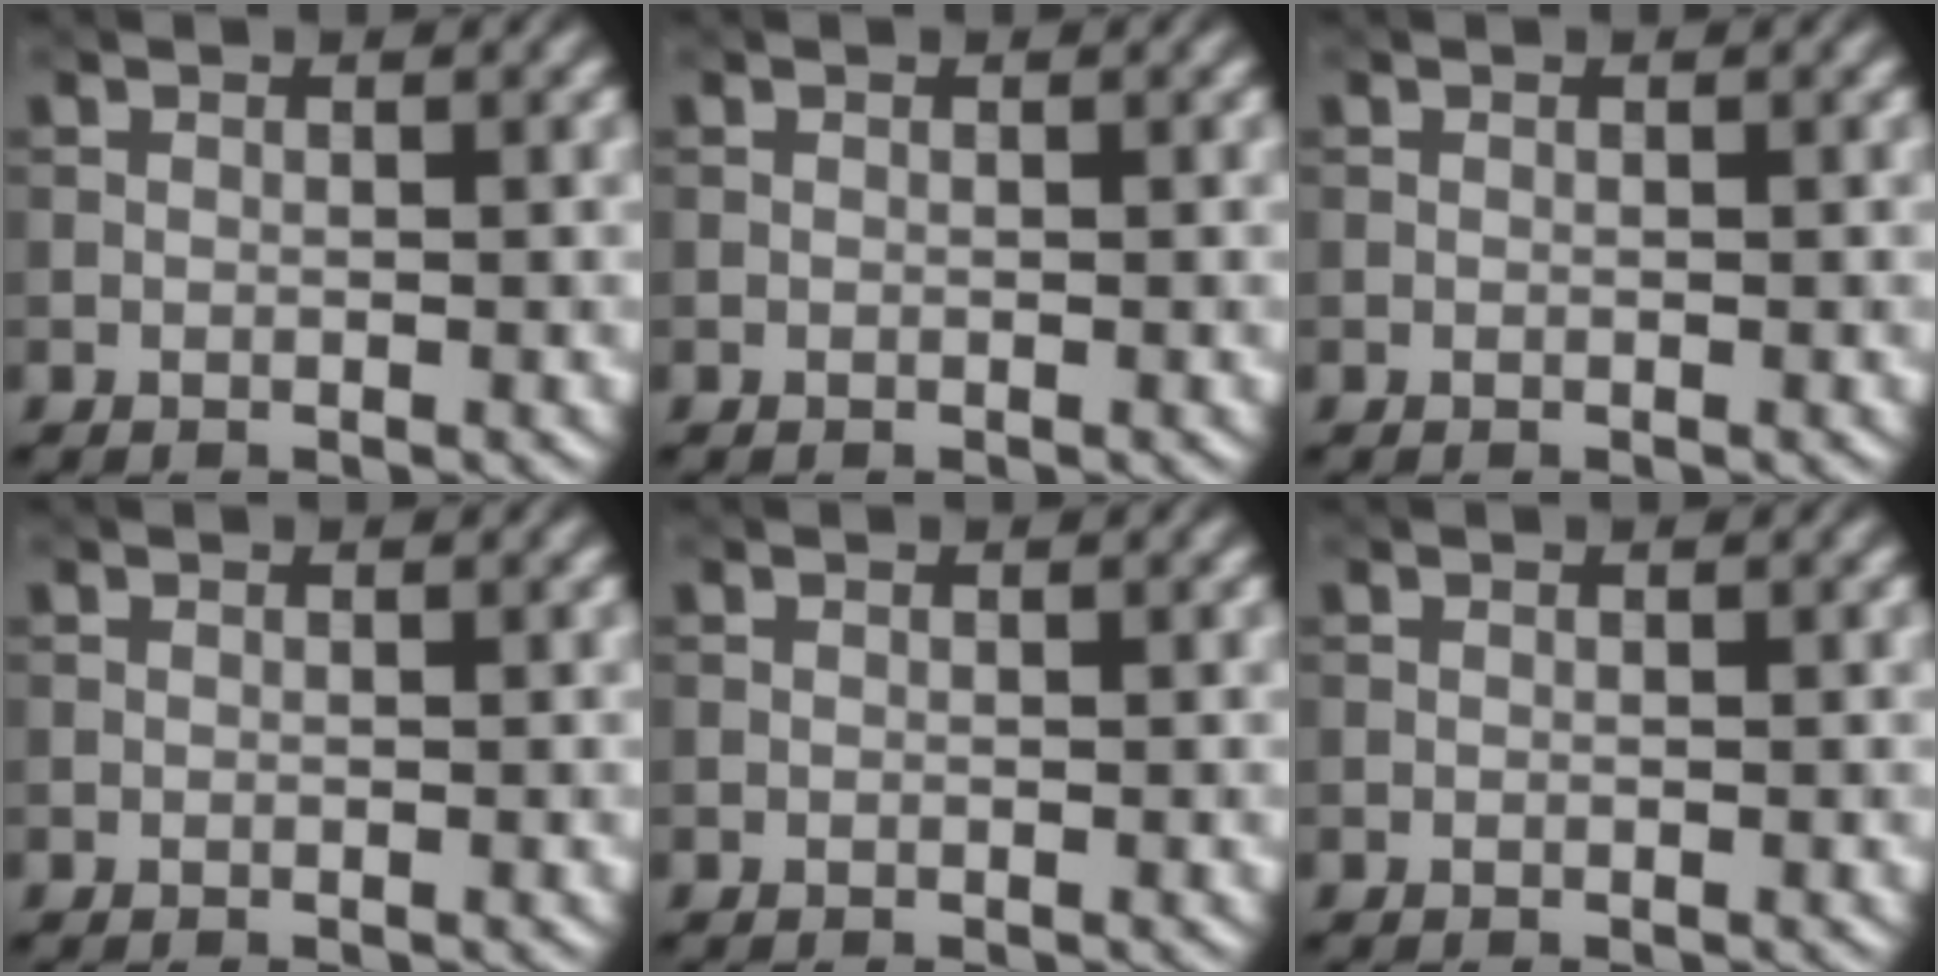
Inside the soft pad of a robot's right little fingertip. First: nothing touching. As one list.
[{"total": 0.0}, {"total": 0.0}, {"total": 0.0}, {"total": 0.0}, {"total": 0.0}]